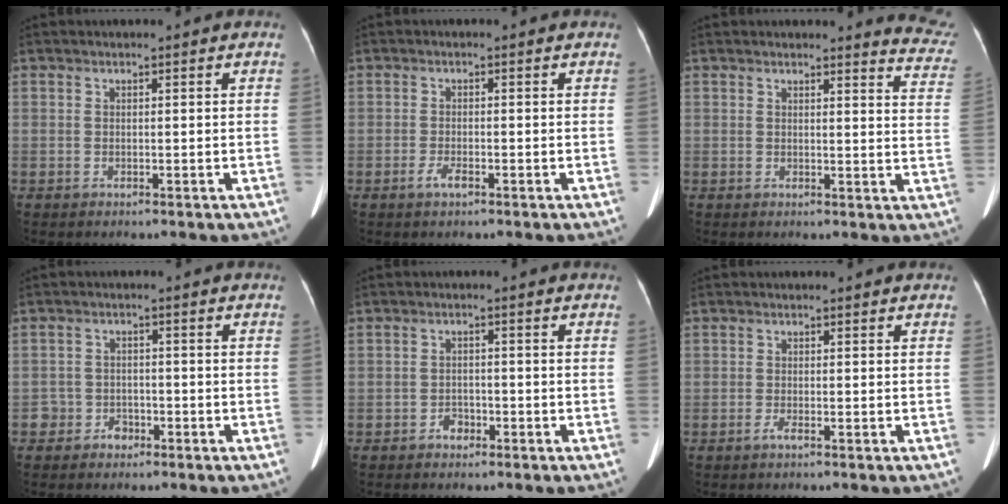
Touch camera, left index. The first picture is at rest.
{"total": 1.8, "force": [-1.1, 0.5, 1.4], "torque": [-0.029, -0.001, -0.019]}
{"total": 8.5, "force": [8.5, 0.5, 0.6], "torque": [0.022, -0.085, 0.054]}
{"total": 2.7, "force": [-1.6, 2.2, 0.4], "torque": [-0.003, 0.010, -0.027]}
{"total": 1.8, "force": [-1.2, 1.2, 0.6], "torque": [-0.010, 0.005, -0.020]}
{"total": 0.7, "force": [-0.4, 0.0, 0.6], "torque": [-0.013, -0.001, -0.009]}